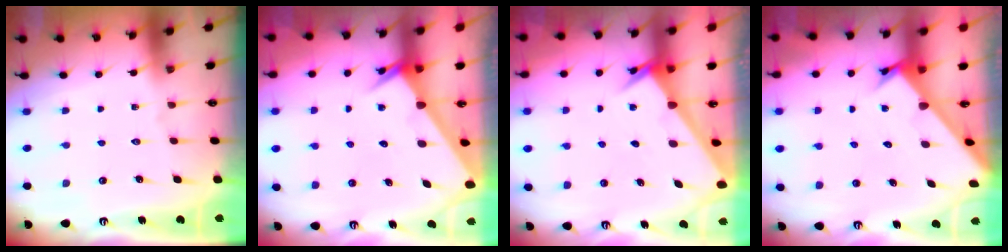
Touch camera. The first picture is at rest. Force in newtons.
{"total": 2.5, "press": 2.5, "slide": 0.1}
{"total": 2.1, "press": 2.1, "slide": 0.3}
{"total": 2.1, "press": 2.1, "slide": 0.2}